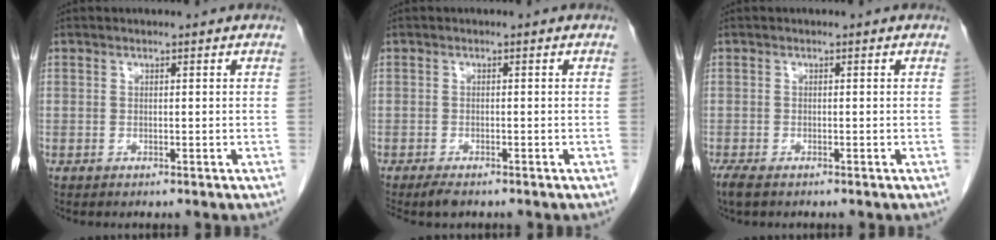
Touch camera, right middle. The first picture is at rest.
{"total": 2.4, "force": [-1.9, 0.7, 1.3], "torque": [-0.025, -0.006, -0.029]}
{"total": 2.8, "force": [-2.0, 0.9, 1.7], "torque": [-0.038, -0.009, -0.032]}